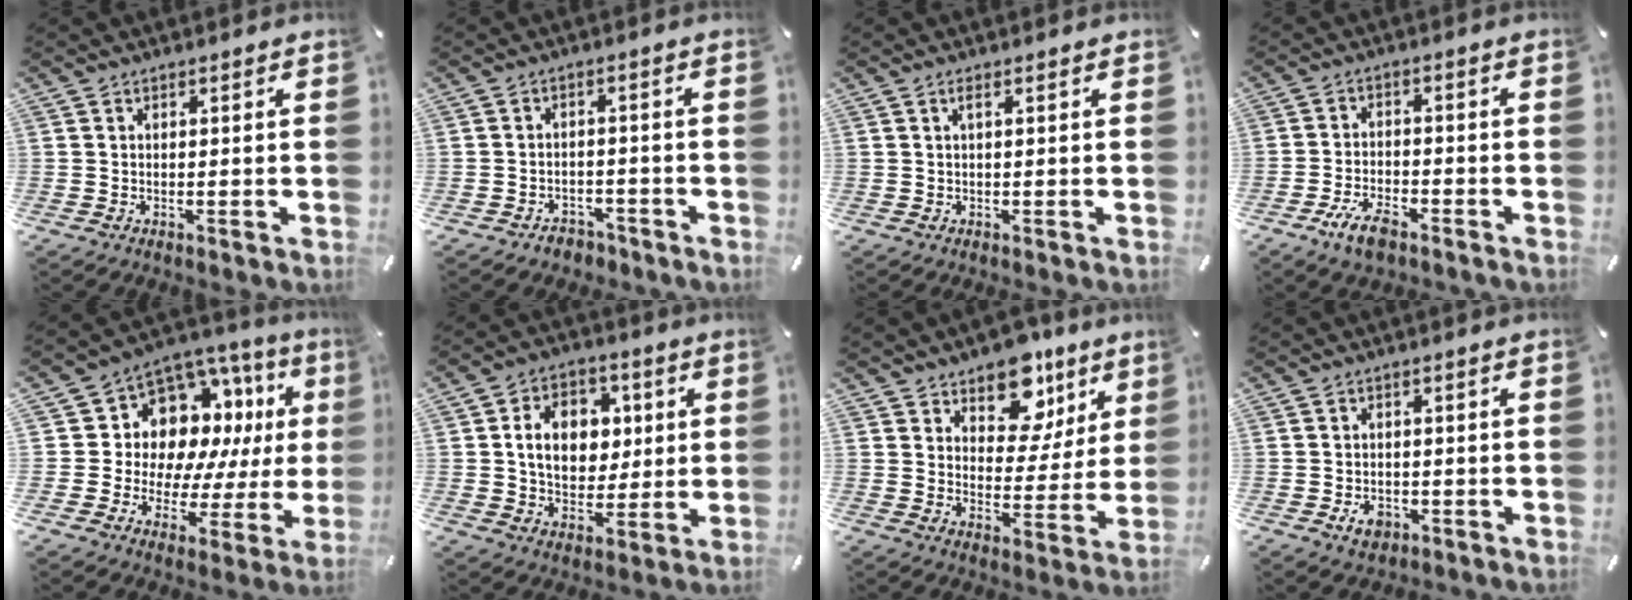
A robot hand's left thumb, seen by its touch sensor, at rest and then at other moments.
{"total": 3.4, "force": [-2.4, 2.3, 0.9], "torque": [-0.012, 0.013, -0.045]}
{"total": 1.2, "force": [0.2, 0.1, 1.2], "torque": [-0.023, 0.000, 0.003]}
{"total": 7.4, "force": [-4.7, 3.4, 4.6], "torque": [-0.092, 0.019, -0.085]}
{"total": 11.8, "force": [5.5, 9.4, 4.4], "torque": [-0.074, -0.076, 0.111]}
{"total": 12.3, "force": [1.9, 9.8, 7.1], "torque": [-0.112, 0.009, 0.036]}
{"total": 13.4, "force": [9.1, 8.1, 5.7], "torque": [-0.075, -0.066, 0.161]}
{"total": 4.0, "force": [-1.6, 3.0, 2.1], "torque": [-0.035, 0.002, -0.031]}